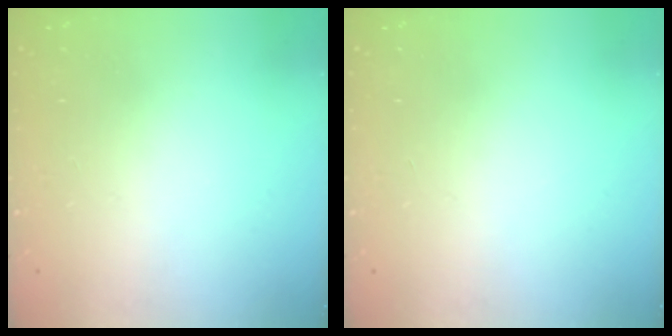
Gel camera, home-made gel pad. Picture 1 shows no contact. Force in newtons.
{"total": 0.0}